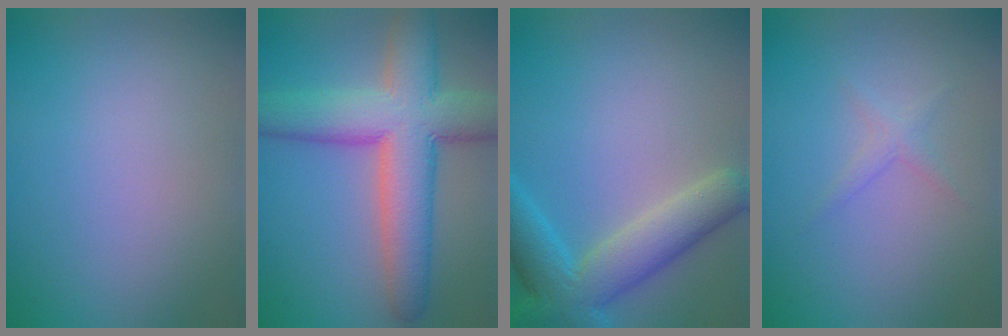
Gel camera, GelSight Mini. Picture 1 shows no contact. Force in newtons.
{"total": 10.0, "press": 10.0, "slide": 0.5}
{"total": 6.6, "press": 6.6, "slide": 0.4}
{"total": 1.1, "press": 1.1, "slide": 0.1}